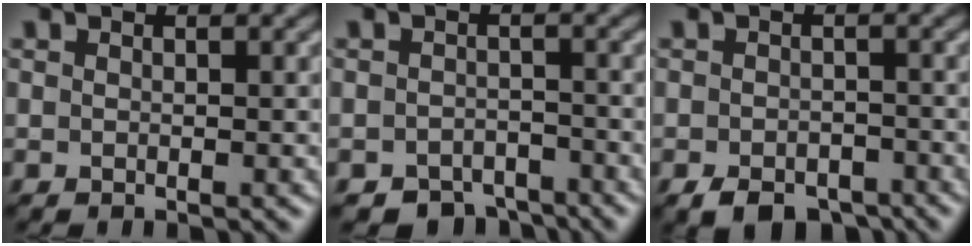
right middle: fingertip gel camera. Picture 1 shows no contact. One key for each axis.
{"total": 2.9, "fx": -2.6, "fy": 1.3, "fz": 0.3, "tx": 0.005, "ty": -0.003, "tz": -0.045}
{"total": 4.0, "fx": -3.0, "fy": 1.9, "fz": 1.8, "tx": -0.022, "ty": -0.008, "tz": -0.049}